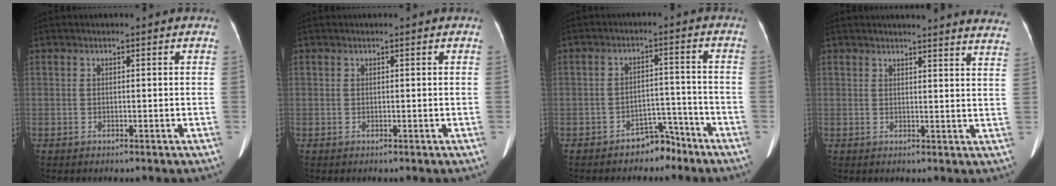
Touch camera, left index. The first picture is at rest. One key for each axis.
{"total": 0.0}
{"total": 4.8, "fx": -4.0, "fy": 2.4, "fz": 1.2, "tx": -0.016, "ty": 0.020, "tz": -0.056}
{"total": 17.0, "fx": 16.6, "fy": 0.8, "fz": 3.9, "tx": -0.033, "ty": -0.071, "tz": 0.165}